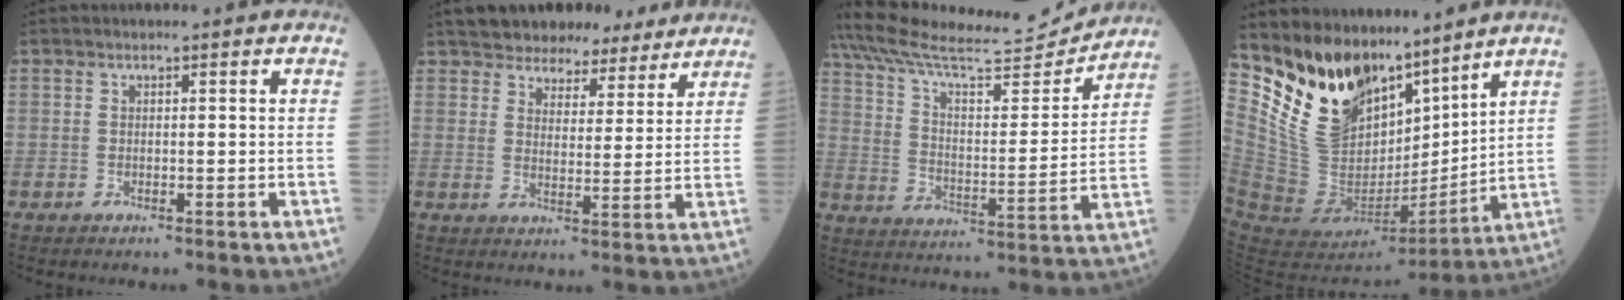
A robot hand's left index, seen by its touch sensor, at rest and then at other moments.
{"total": 10.5, "force": [9.4, 4.1, 2.7], "torque": [-0.023, 0.017, 0.118]}
{"total": 19.2, "force": [18.3, 1.2, 5.6], "torque": [-0.106, -0.025, 0.280]}
{"total": 17.9, "force": [14.2, 7.8, 7.5], "torque": [-0.128, -0.010, 0.276]}